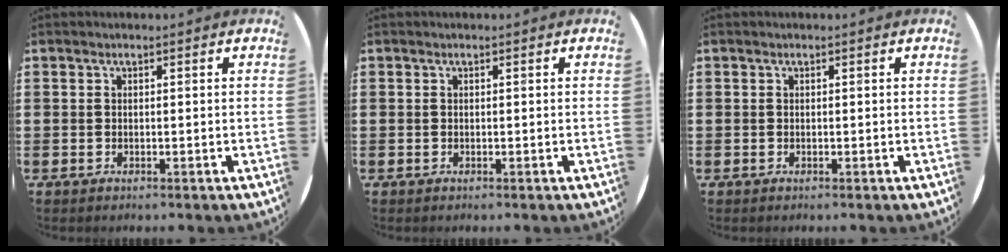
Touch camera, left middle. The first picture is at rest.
{"total": 0.0}
{"total": 0.0}